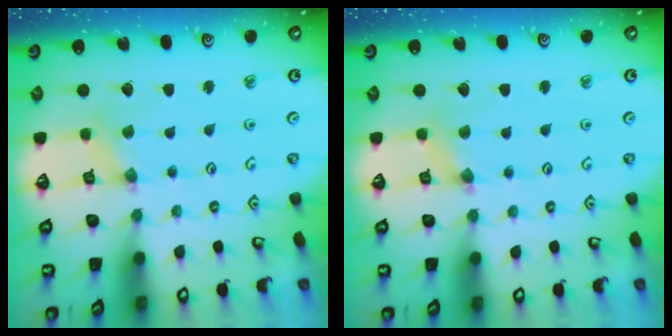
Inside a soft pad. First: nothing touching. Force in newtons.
{"total": 0.9, "press": 0.8, "slide": 0.3}